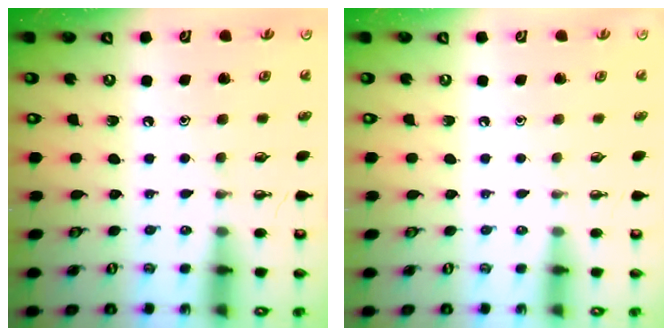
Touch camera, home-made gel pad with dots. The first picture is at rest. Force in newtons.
{"total": 0.0}